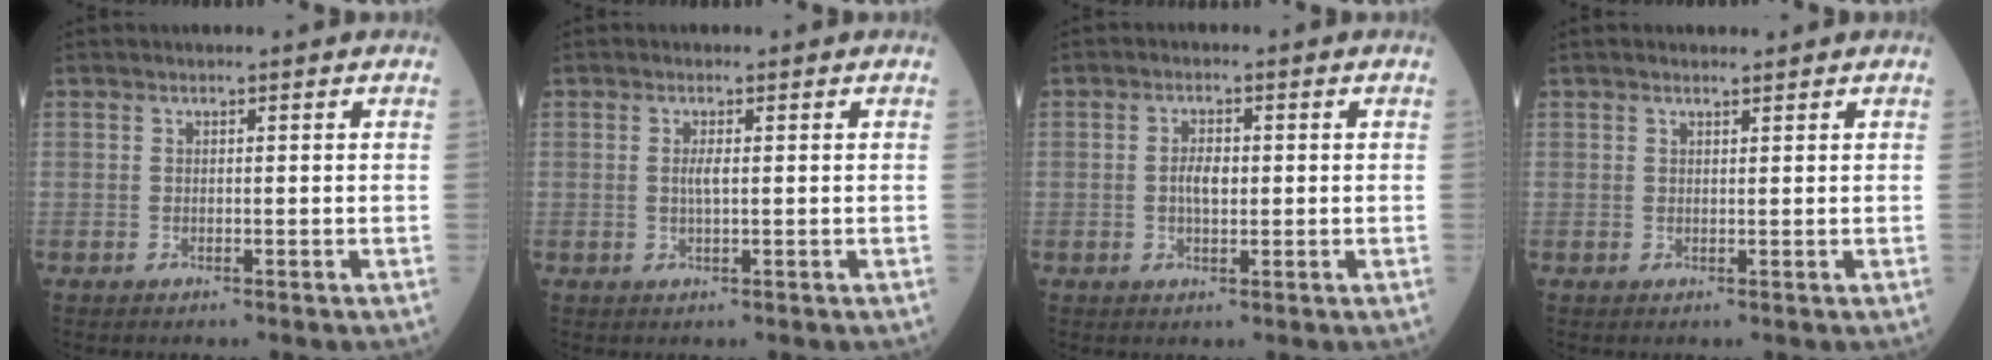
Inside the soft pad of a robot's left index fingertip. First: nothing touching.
{"total": 1.5, "force": [0.2, 0.2, 1.5], "torque": [-0.034, 0.000, 0.004]}
{"total": 3.0, "force": [0.0, 1.3, 2.7], "torque": [-0.054, 0.005, -0.001]}
{"total": 1.0, "force": [0.9, 0.2, 0.4], "torque": [-0.013, 0.005, 0.016]}